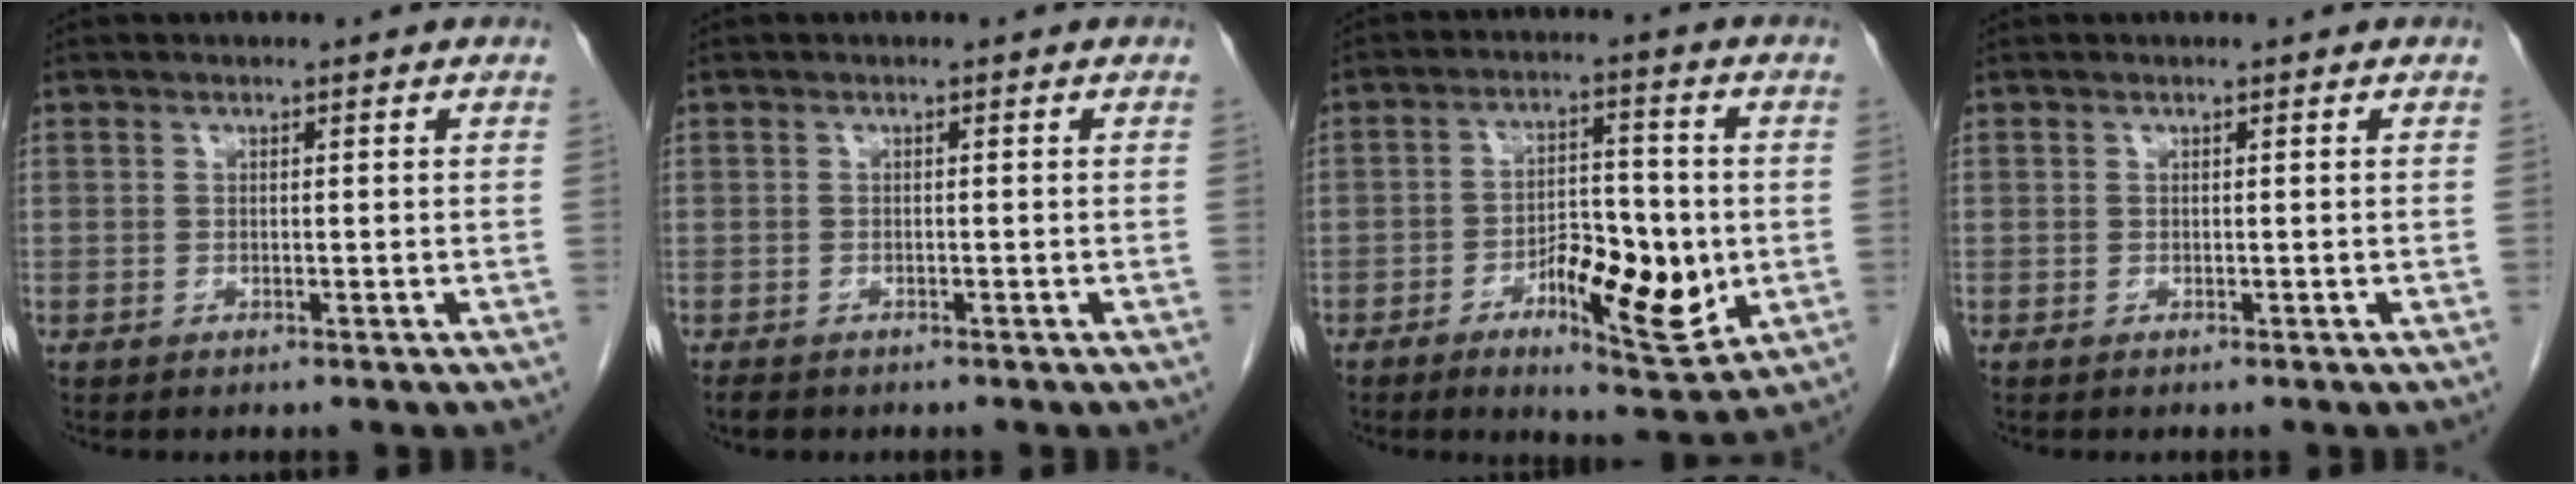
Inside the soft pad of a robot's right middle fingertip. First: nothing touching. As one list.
[{"total": 1.8, "force": [-1.5, 0.8, 0.8], "torque": [-0.018, -0.003, -0.019]}, {"total": 10.8, "force": [-3.0, 3.5, 9.8], "torque": [-0.159, -0.002, -0.043]}, {"total": 0.0}]